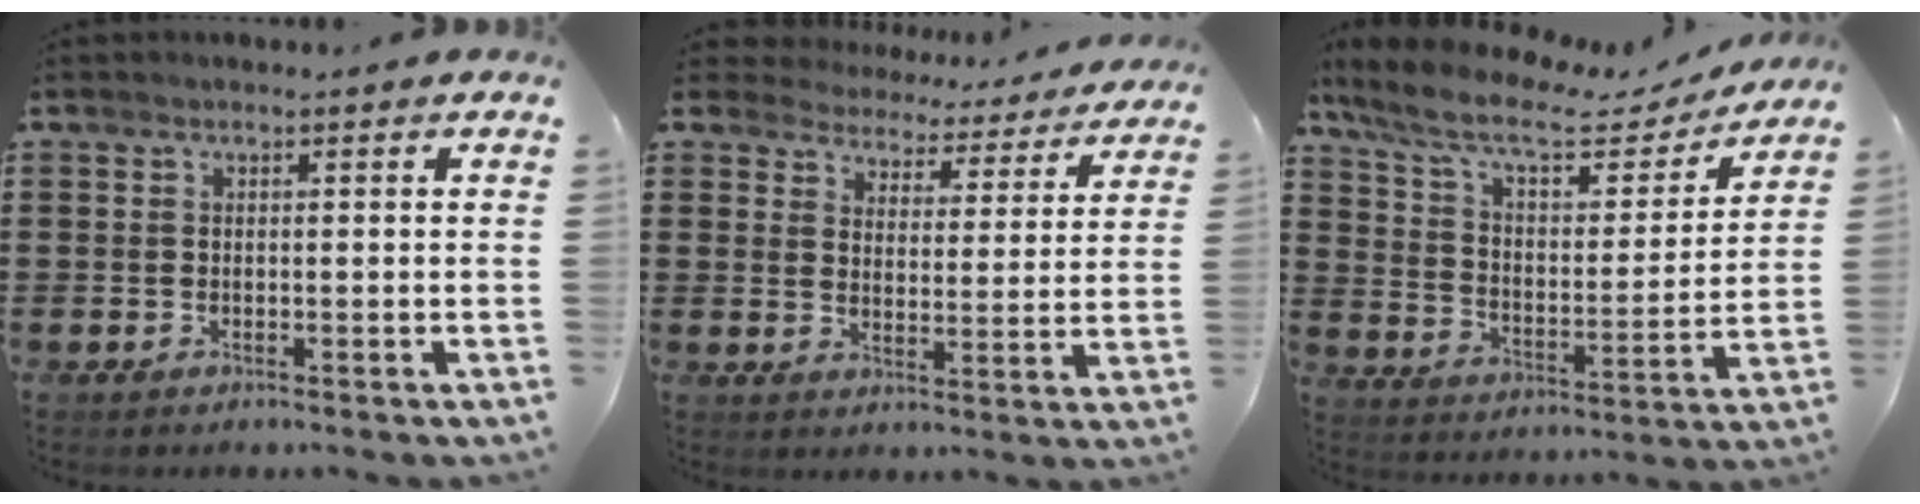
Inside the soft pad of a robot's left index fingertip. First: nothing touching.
{"total": 4.7, "force": [4.6, 0.4, -0.4], "torque": [-0.017, -0.043, 0.077]}
{"total": 9.6, "force": [7.2, 2.8, 5.8], "torque": [-0.138, -0.030, 0.121]}